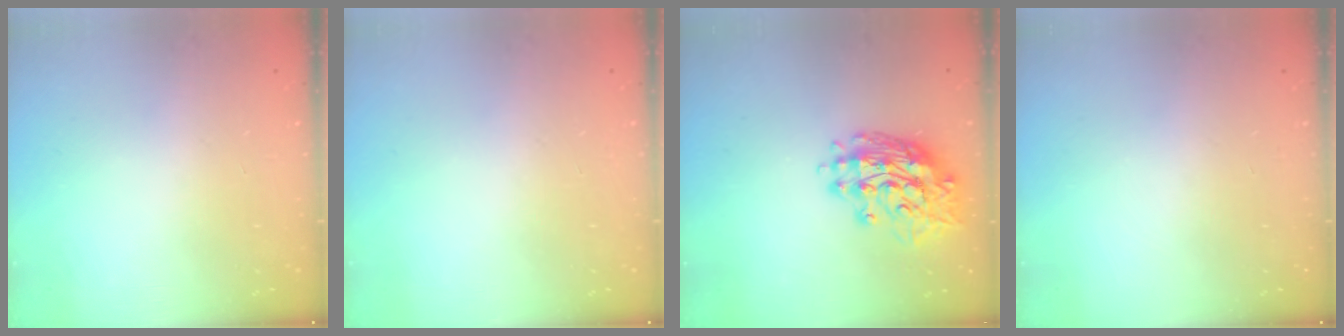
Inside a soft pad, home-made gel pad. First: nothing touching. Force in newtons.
{"total": 0.0}
{"total": 15.0, "press": 14.9, "slide": 1.4}
{"total": 0.0}